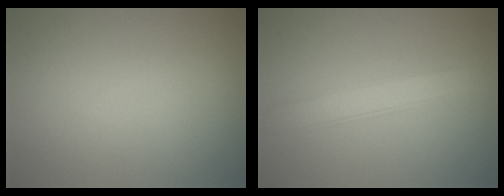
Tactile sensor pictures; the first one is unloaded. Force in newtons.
{"total": 2.6, "press": 2.6, "slide": 0.0}